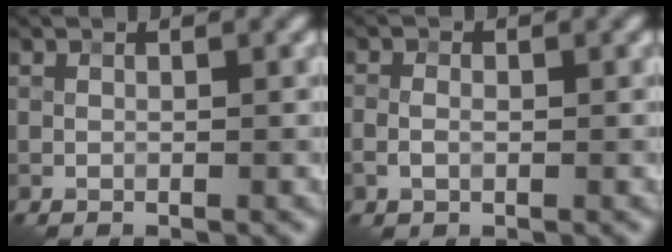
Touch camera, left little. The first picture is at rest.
{"total": 1.5, "force": [-0.3, 1.0, 1.0], "torque": [-0.020, 0.002, -0.008]}